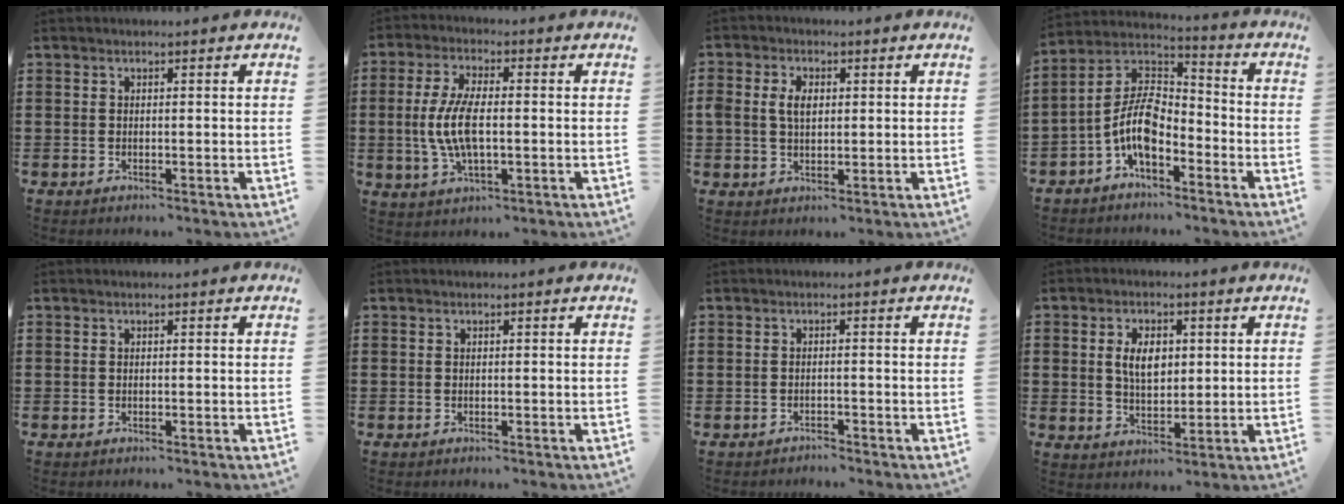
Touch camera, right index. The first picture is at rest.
{"total": 8.0, "force": [-0.6, 3.1, 7.4], "torque": [-0.174, -0.010, -0.021]}
{"total": 3.5, "force": [0.6, 2.3, 2.7], "torque": [-0.065, 0.009, 0.007]}
{"total": 9.0, "force": [-3.7, 4.2, 7.0], "torque": [-0.175, -0.012, -0.080]}
{"total": 0.0}
{"total": 0.0}
{"total": 1.2, "force": [-1.2, 0.1, -0.2], "torque": [0.000, 0.003, -0.027]}
{"total": 5.4, "force": [1.0, 3.2, 4.2], "torque": [-0.082, 0.011, 0.013]}